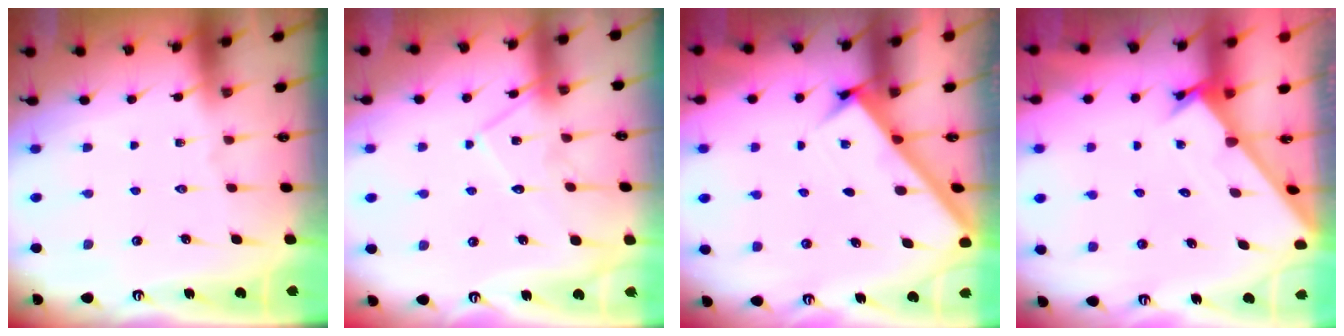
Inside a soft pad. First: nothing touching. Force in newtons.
{"total": 10.5, "press": 10.5, "slide": 0.4}
{"total": 3.0, "press": 3.0, "slide": 0.1}
{"total": 1.7, "press": 1.7, "slide": 0.1}